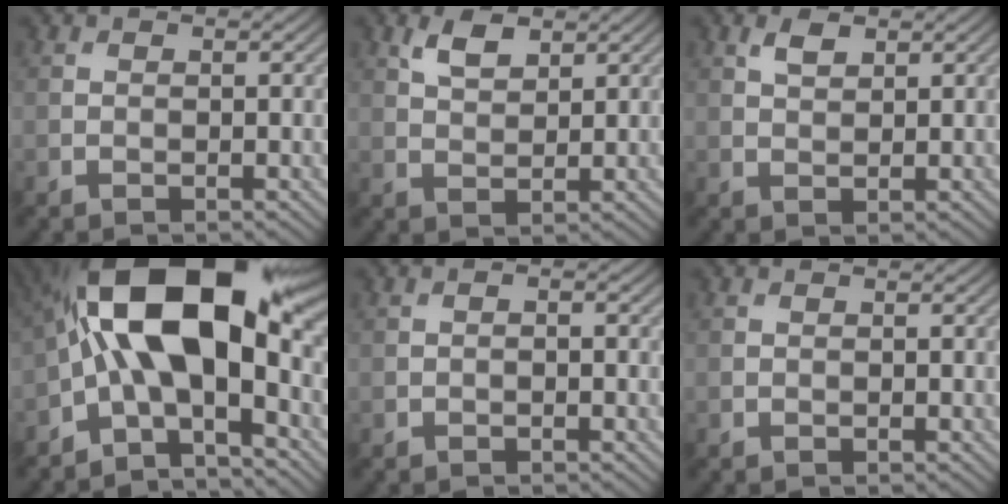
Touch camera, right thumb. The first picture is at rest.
{"total": 3.6, "force": [2.2, 1.7, 2.3], "torque": [-0.051, -0.001, 0.044]}
{"total": 2.1, "force": [1.3, 1.0, 1.4], "torque": [-0.029, 0.002, 0.026]}
{"total": 18.1, "force": [0.9, 8.0, 16.2], "torque": [-0.280, 0.028, -0.004]}
{"total": 0.7, "force": [-0.3, 0.2, 0.5], "torque": [-0.009, 0.001, -0.006]}
{"total": 0.0}